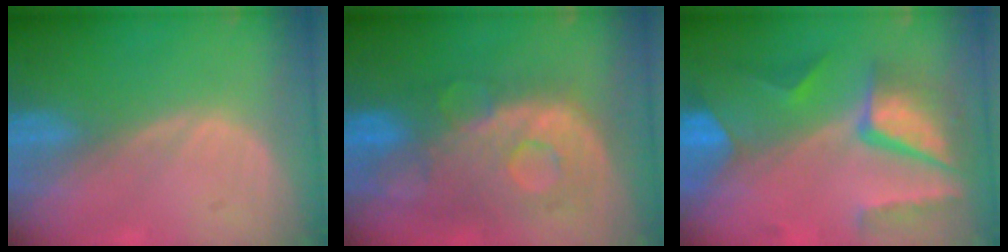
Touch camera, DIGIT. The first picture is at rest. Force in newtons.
{"total": 11.0, "press": 9.7, "slide": 5.3}
{"total": 10.3, "press": 8.8, "slide": 5.4}